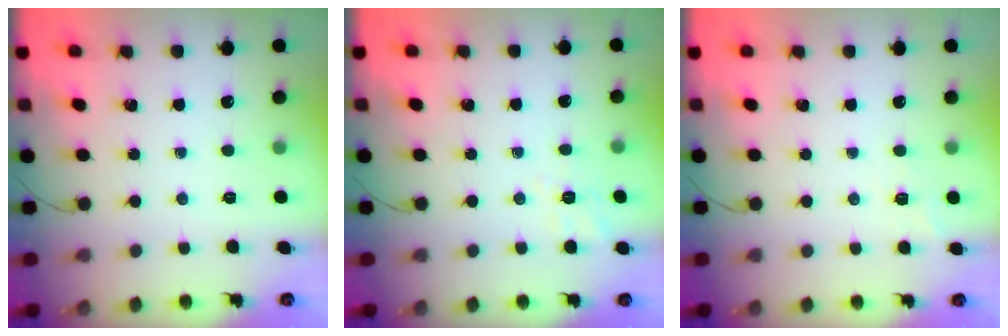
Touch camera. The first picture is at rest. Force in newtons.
{"total": 2.1, "press": 0.1, "slide": 2.1}
{"total": 5.0, "press": 4.8, "slide": 1.4}